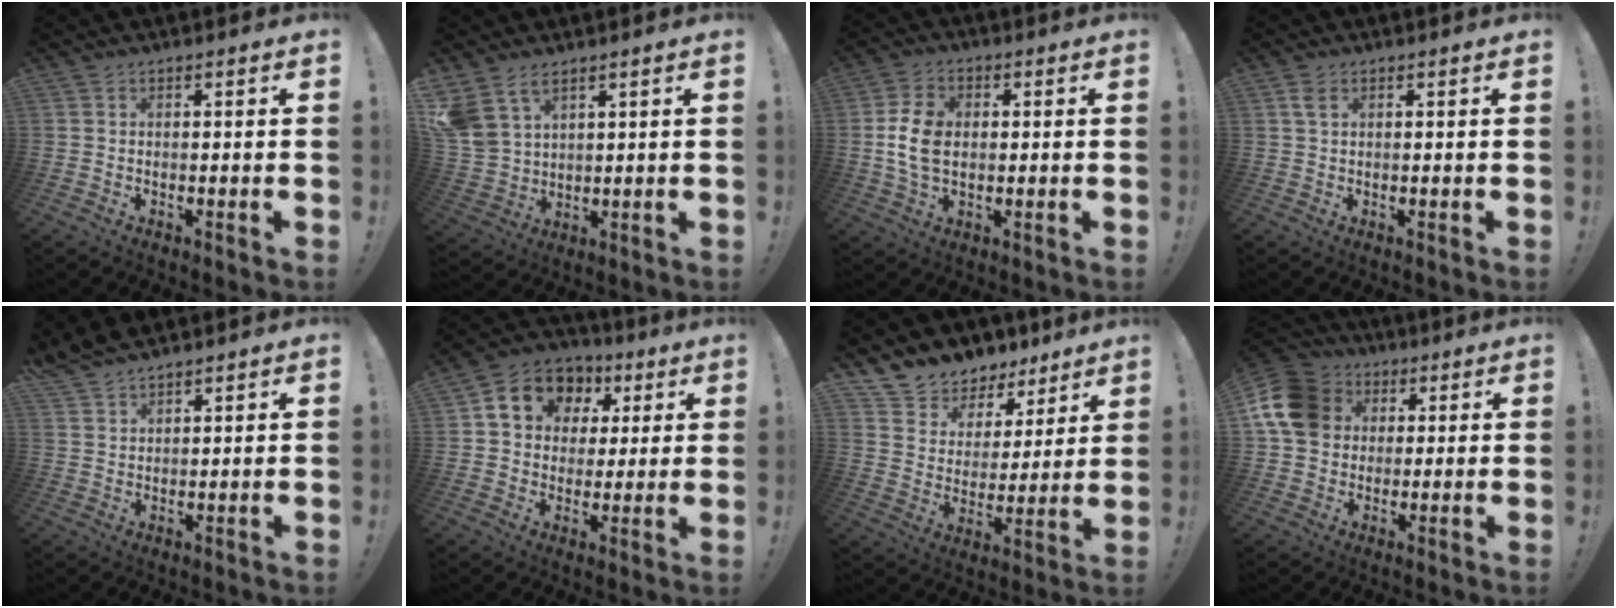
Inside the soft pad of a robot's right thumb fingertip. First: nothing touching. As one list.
[{"total": 8.2, "force": [5.5, 4.8, 3.7], "torque": [-0.084, -0.024, 0.115]}, {"total": 10.2, "force": [0.0, 7.1, 7.3], "torque": [-0.139, 0.003, 0.000]}, {"total": 2.6, "force": [1.3, 1.2, 1.8], "torque": [-0.032, 0.000, 0.022]}, {"total": 5.3, "force": [4.9, 1.4, 1.3], "torque": [-0.039, -0.024, 0.096]}, {"total": 12.3, "force": [4.5, 10.1, 5.3], "torque": [-0.078, -0.013, 0.090]}, {"total": 8.7, "force": [6.9, 5.3, 0.8], "torque": [-0.019, -0.062, 0.129]}, {"total": 15.2, "force": [3.7, 12.5, 7.7], "torque": [-0.132, -0.004, 0.075]}]